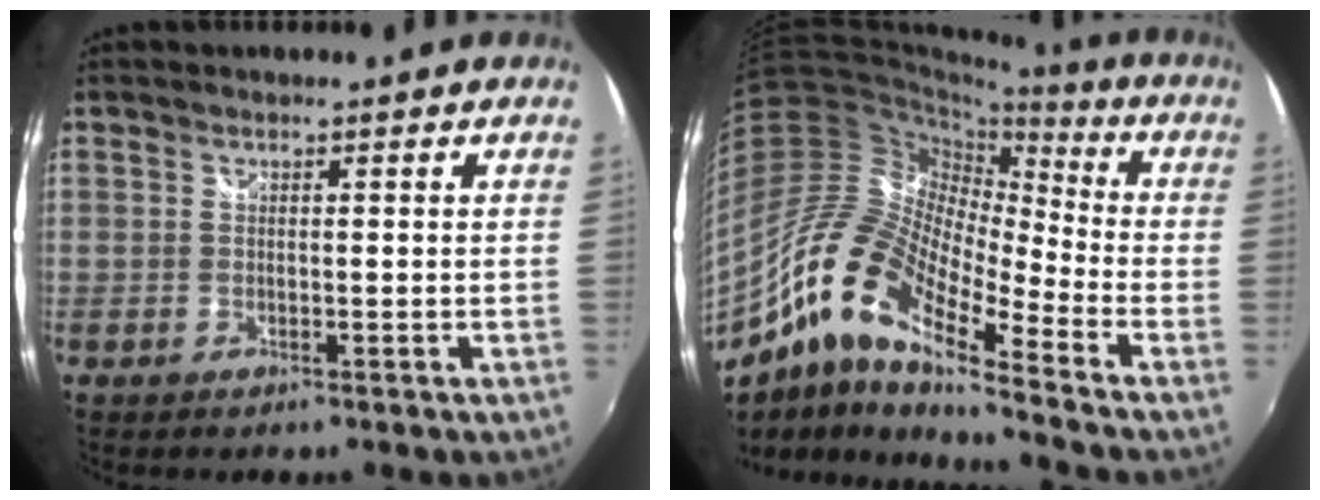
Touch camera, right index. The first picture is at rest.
{"total": 15.8, "force": [-10.0, 4.1, 11.5], "torque": [-0.201, 0.004, -0.215]}